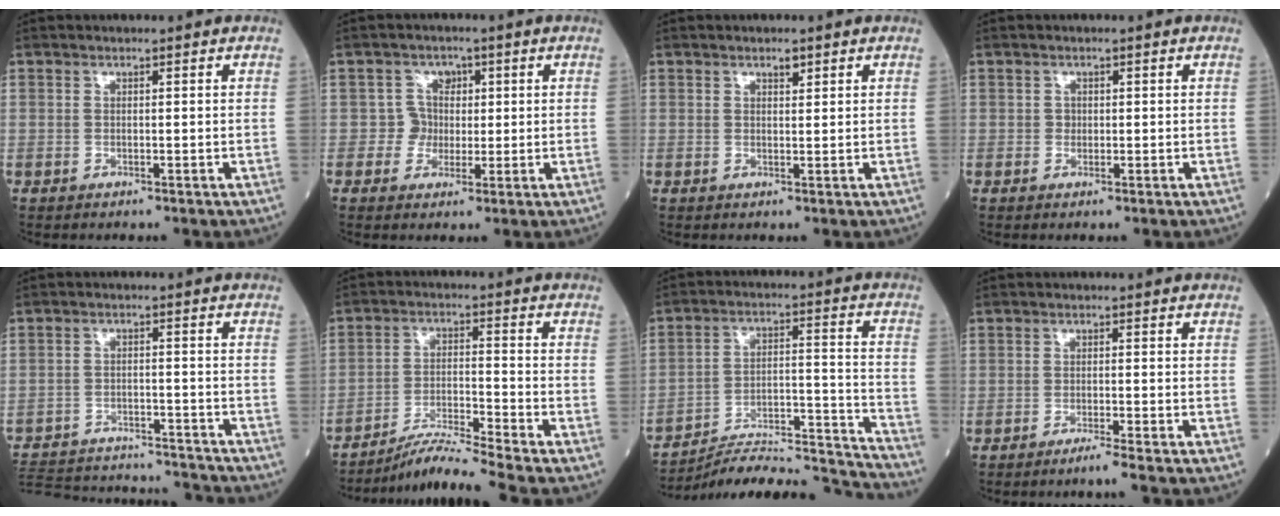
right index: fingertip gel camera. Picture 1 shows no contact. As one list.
[{"total": 3.5, "force": [0.3, 3.5, 0.0], "torque": [0.009, 0.010, 0.001]}, {"total": 1.3, "force": [0.9, 0.4, 0.8], "torque": [-0.016, -0.002, 0.015]}, {"total": 0.8, "force": [0.0, 0.7, 0.2], "torque": [0.000, 0.002, 0.000]}, {"total": 21.0, "force": [-19.8, 3.2, 6.1], "torque": [-0.145, -0.017, -0.280]}, {"total": 7.6, "force": [-6.8, -2.4, 2.6], "torque": [-0.055, -0.017, -0.123]}, {"total": 19.8, "force": [-19.5, -0.6, 3.4], "torque": [-0.047, 0.028, -0.291]}, {"total": 2.3, "force": [-1.8, -0.8, 1.3], "torque": [-0.023, 0.001, -0.031]}]